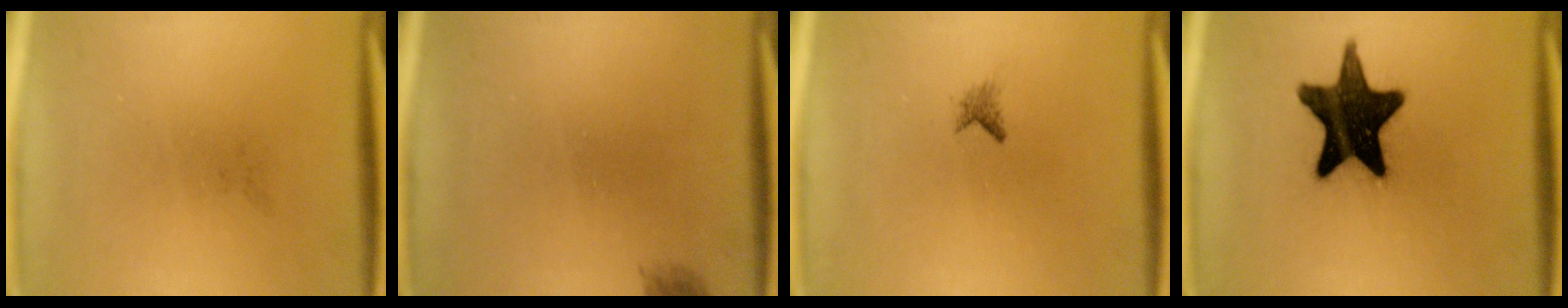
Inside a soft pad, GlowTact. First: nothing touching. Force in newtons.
{"total": 1.1}
{"total": 0.9}
{"total": 16.6}